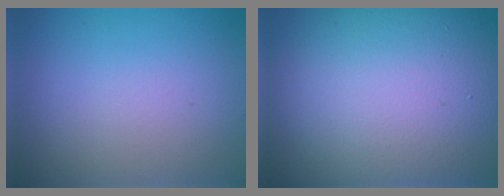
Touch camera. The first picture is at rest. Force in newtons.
{"total": 17.6, "press": 17.6, "slide": 0.7}